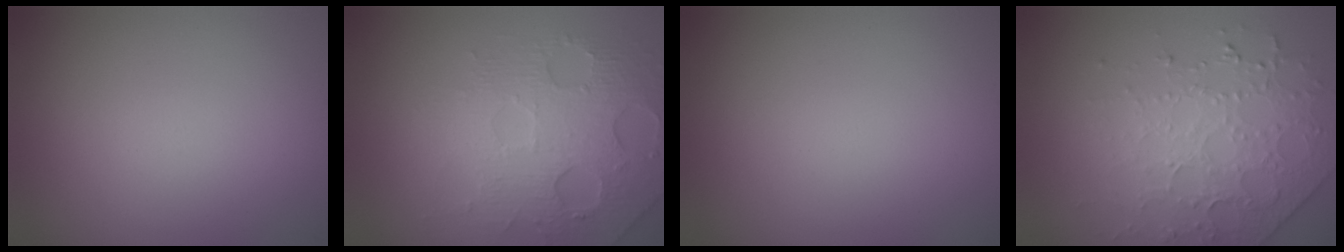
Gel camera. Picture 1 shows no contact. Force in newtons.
{"total": 5.4, "press": 4.2, "slide": 3.4}
{"total": 0.0}
{"total": 4.1, "press": 3.3, "slide": 2.4}